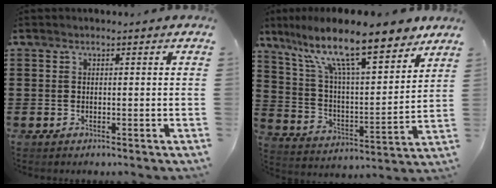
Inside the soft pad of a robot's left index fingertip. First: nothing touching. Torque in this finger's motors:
{"motor_torque": [1.51, 0.63, 1.05, 0.20]}